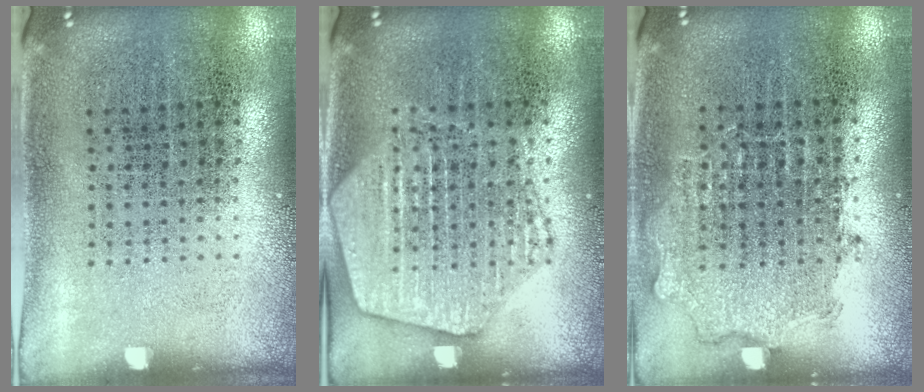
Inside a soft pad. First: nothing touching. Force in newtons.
{"total": 2.0, "press": 2.0, "slide": 0.2}
{"total": 0.9, "press": 0.9, "slide": 0.3}